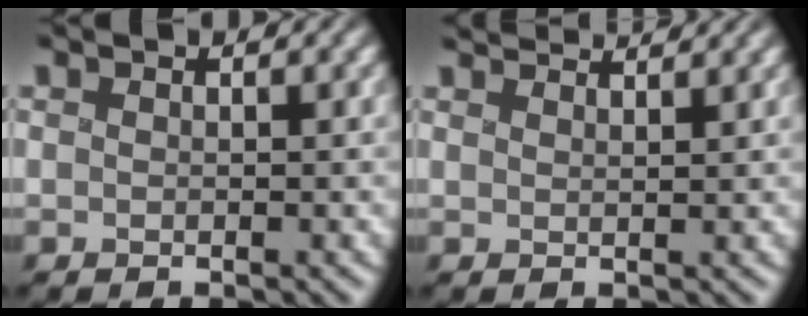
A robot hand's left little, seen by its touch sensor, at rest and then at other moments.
{"total": 3.9, "force": [3.6, 0.7, 1.4], "torque": [-0.013, 0.012, 0.036]}